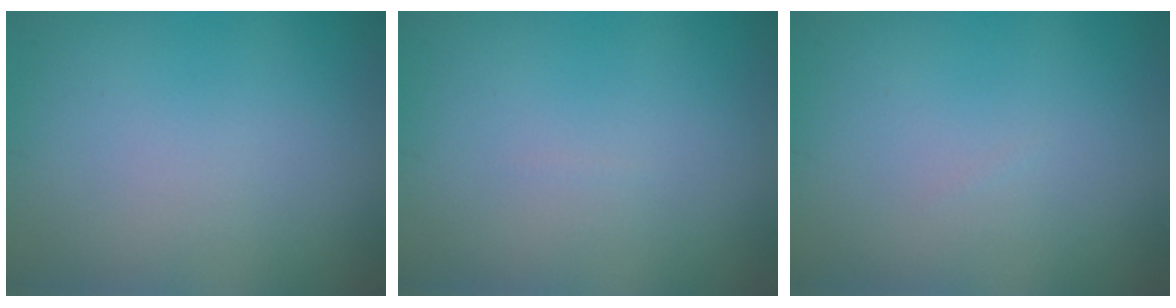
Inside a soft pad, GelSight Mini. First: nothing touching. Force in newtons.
{"total": 0.0}
{"total": 0.0}